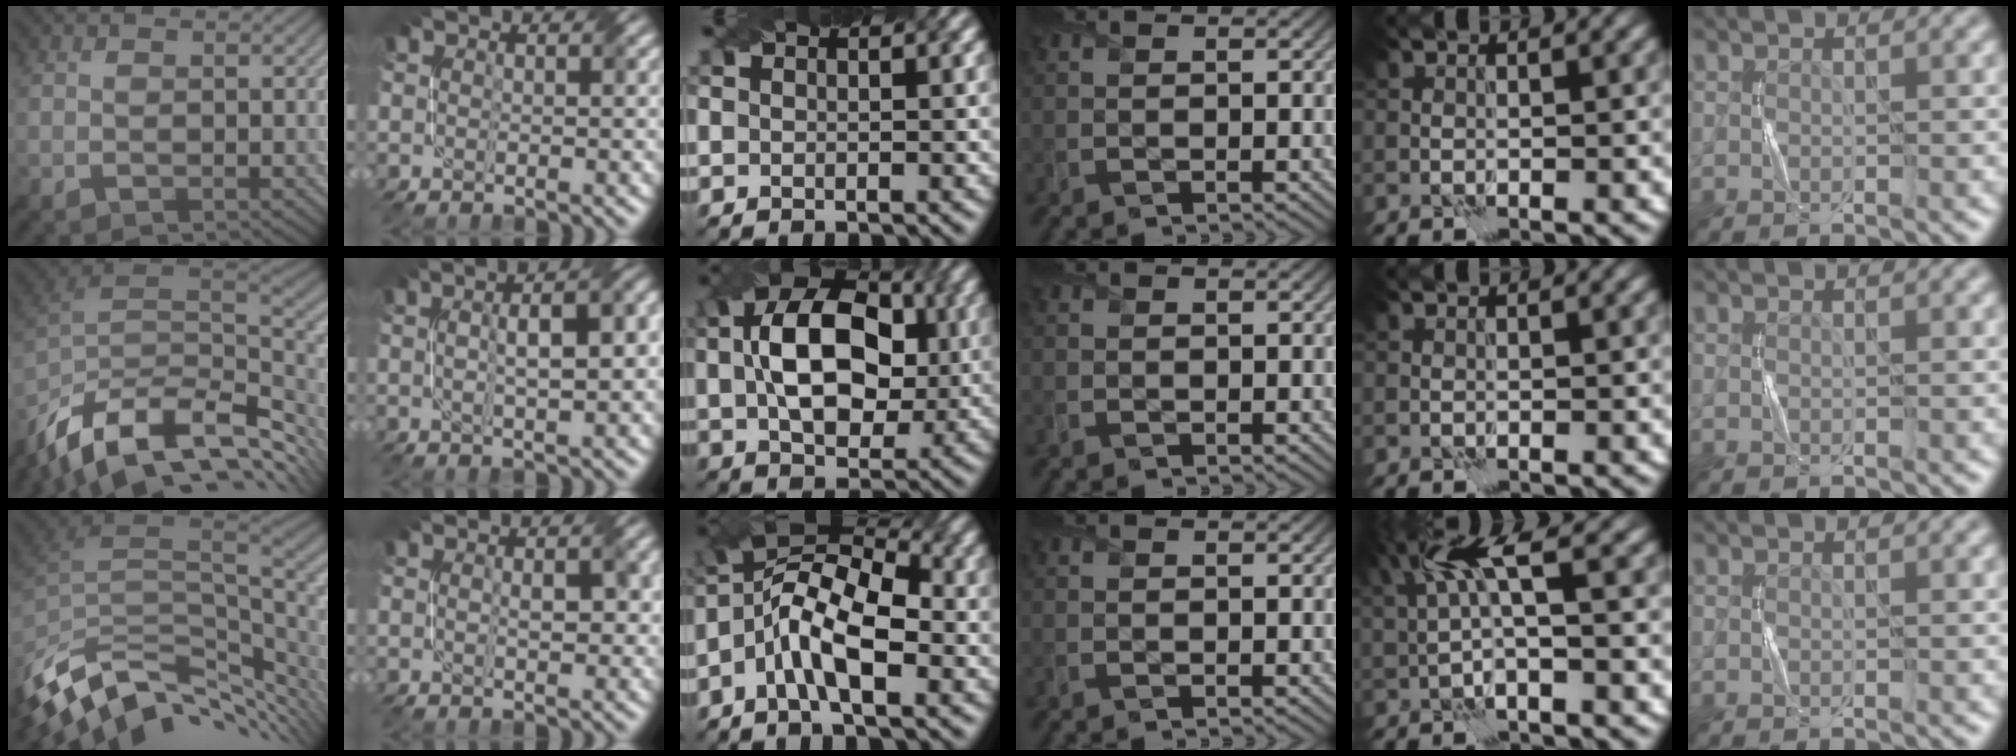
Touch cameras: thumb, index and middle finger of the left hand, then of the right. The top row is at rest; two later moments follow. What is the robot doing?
{"motion": "twist", "object": "screw"}